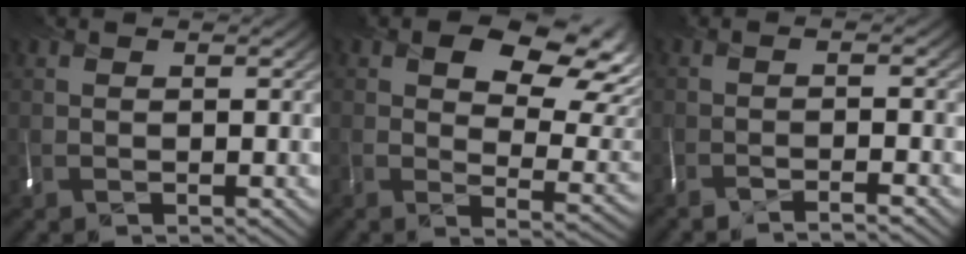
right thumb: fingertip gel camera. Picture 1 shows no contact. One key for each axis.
{"total": 10.9, "fx": 5.1, "fy": 5.4, "fz": 8.0, "tx": -0.110, "ty": -0.008, "tz": 0.075}
{"total": 2.9, "fx": -2.7, "fy": -0.8, "fz": 0.5, "tx": 0.012, "ty": -0.006, "tz": -0.064}